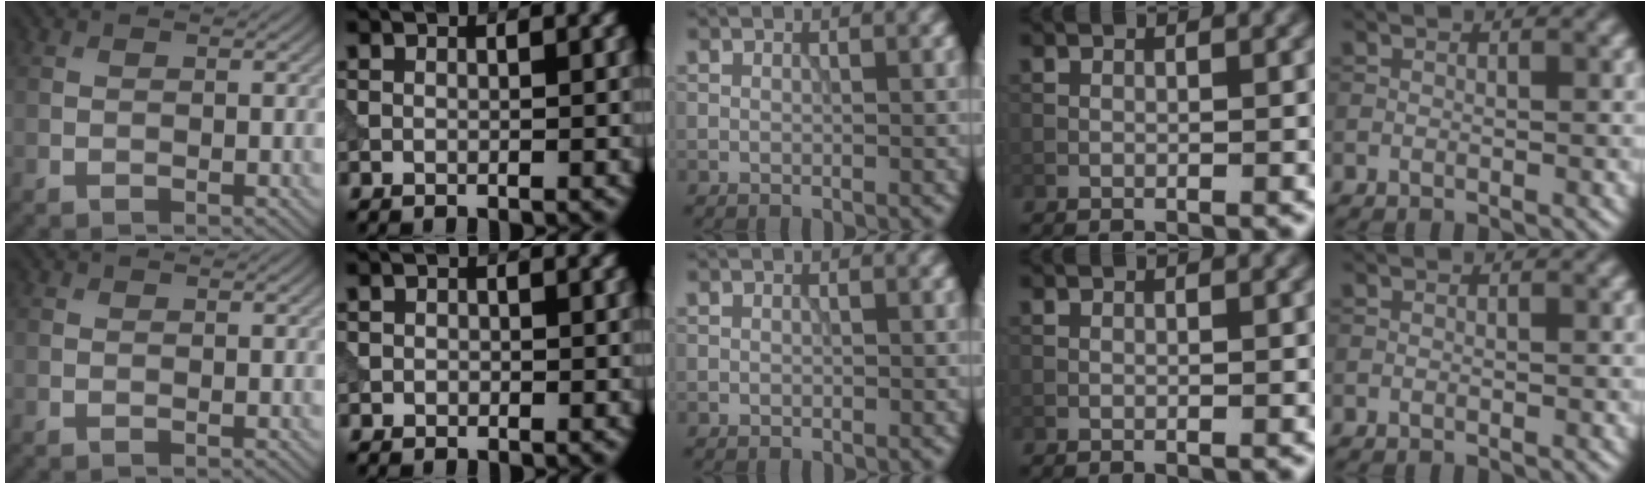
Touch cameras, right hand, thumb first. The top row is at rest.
{"index": {"total": 0.5, "force": [-0.2, 0.5, 0.1], "torque": [-0.001, -0.001, -0.006]}}